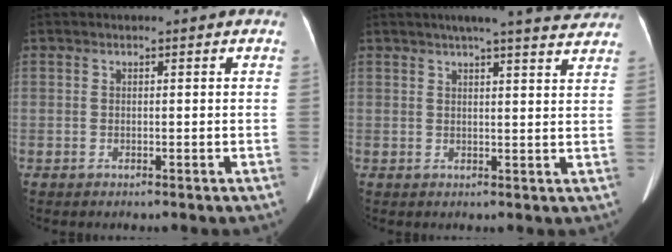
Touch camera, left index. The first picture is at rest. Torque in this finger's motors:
{"motor_torque": [0.08, -0.15, 0.01, 0.01]}